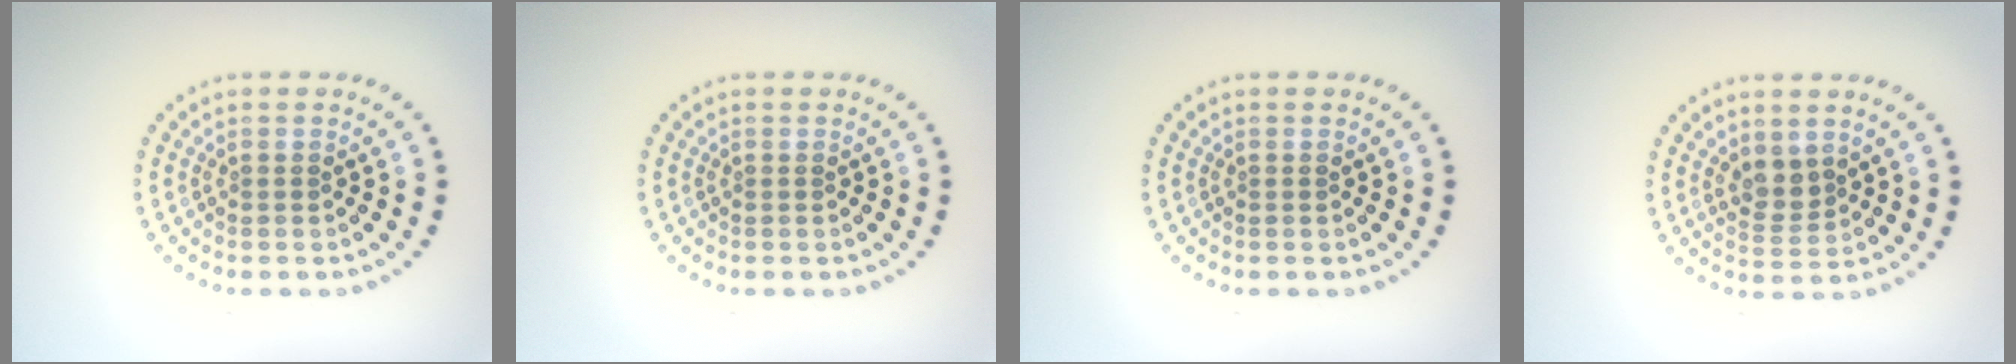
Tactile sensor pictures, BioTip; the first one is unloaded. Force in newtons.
{"total": 0.0}
{"total": 0.0}
{"total": 2.1, "press": 1.8, "slide": 1.1}